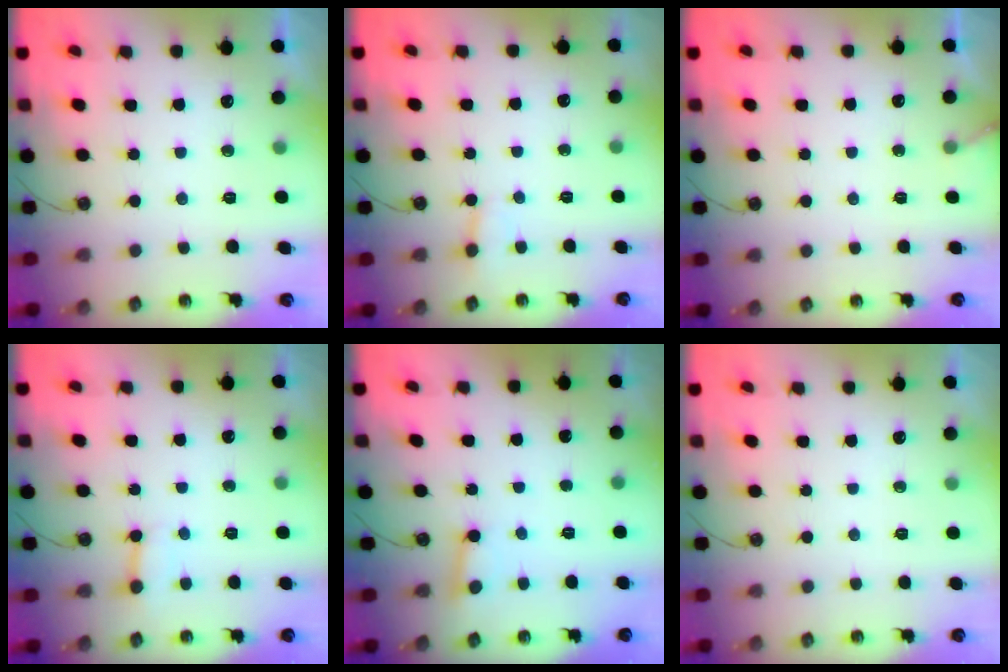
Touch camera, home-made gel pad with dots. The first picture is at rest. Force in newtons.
{"total": 2.8, "press": 2.8, "slide": 0.3}
{"total": 3.1, "press": 3.1, "slide": 0.2}
{"total": 3.4, "press": 3.4, "slide": 0.2}
{"total": 2.9, "press": 2.9, "slide": 0.4}
{"total": 0.0}